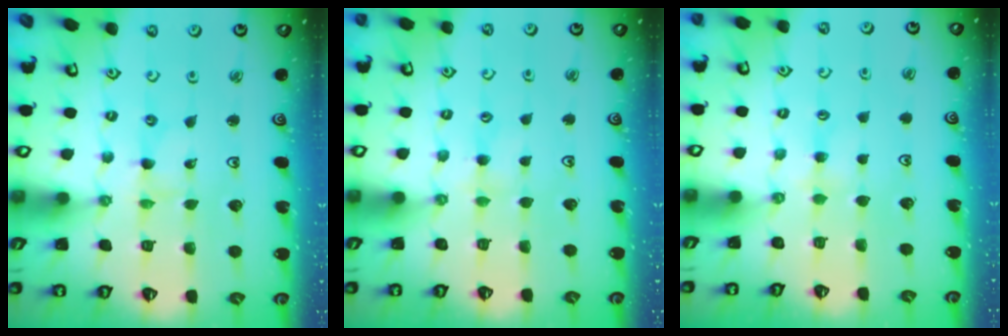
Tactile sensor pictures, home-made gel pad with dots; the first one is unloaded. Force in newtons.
{"total": 2.1, "press": 2.1, "slide": 0.4}
{"total": 1.9, "press": 1.8, "slide": 0.3}